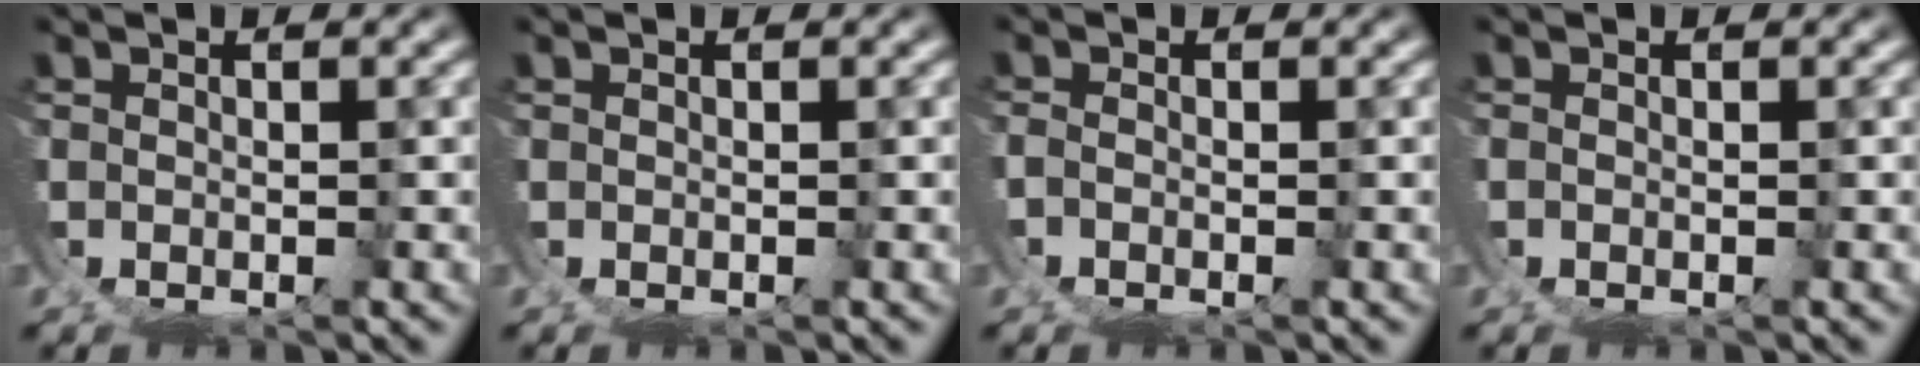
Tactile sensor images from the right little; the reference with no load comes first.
{"total": 0.0}
{"total": 1.1, "force": [-0.5, -0.8, 0.5], "torque": [0.000, 0.000, -0.008]}
{"total": 0.7, "force": [-0.1, -0.7, 0.1], "torque": [0.006, 0.002, -0.002]}